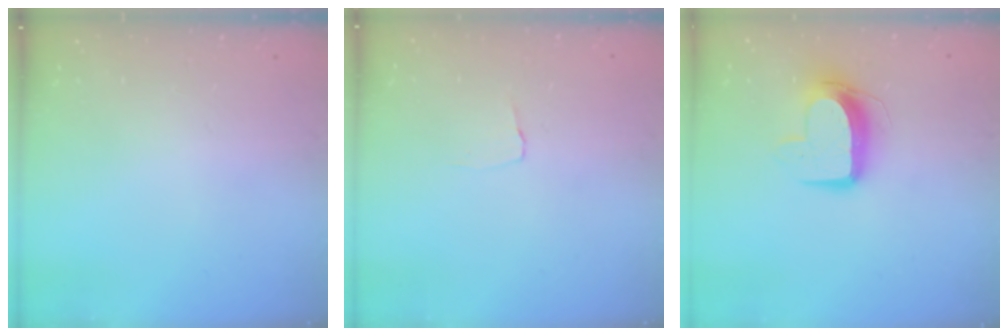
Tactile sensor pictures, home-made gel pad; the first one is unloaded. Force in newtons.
{"total": 2.9, "press": 2.8, "slide": 0.3}
{"total": 10.6, "press": 10.6, "slide": 0.2}